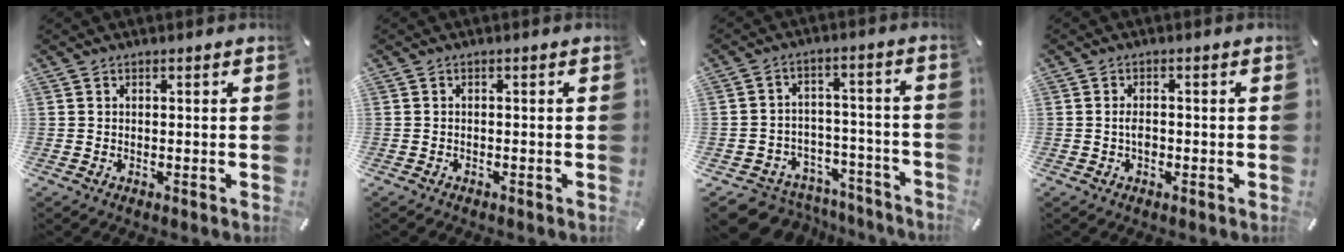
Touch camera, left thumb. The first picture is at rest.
{"total": 0.7, "force": [-0.6, 0.4, 0.2], "torque": [-0.004, 0.002, -0.014]}
{"total": 6.8, "force": [-3.6, 5.7, 1.2], "torque": [-0.020, 0.021, -0.056]}
{"total": 2.3, "force": [-0.5, 1.3, 1.8], "torque": [-0.034, 0.004, -0.010]}